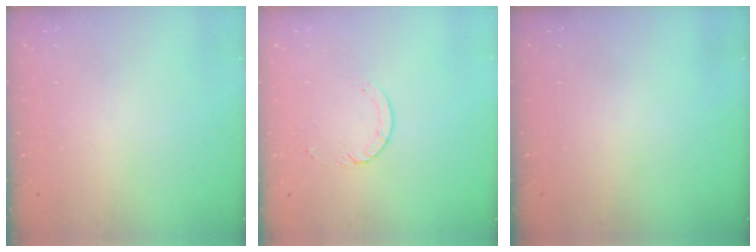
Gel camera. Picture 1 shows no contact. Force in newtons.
{"total": 3.9, "press": 3.9, "slide": 0.4}
{"total": 0.0}